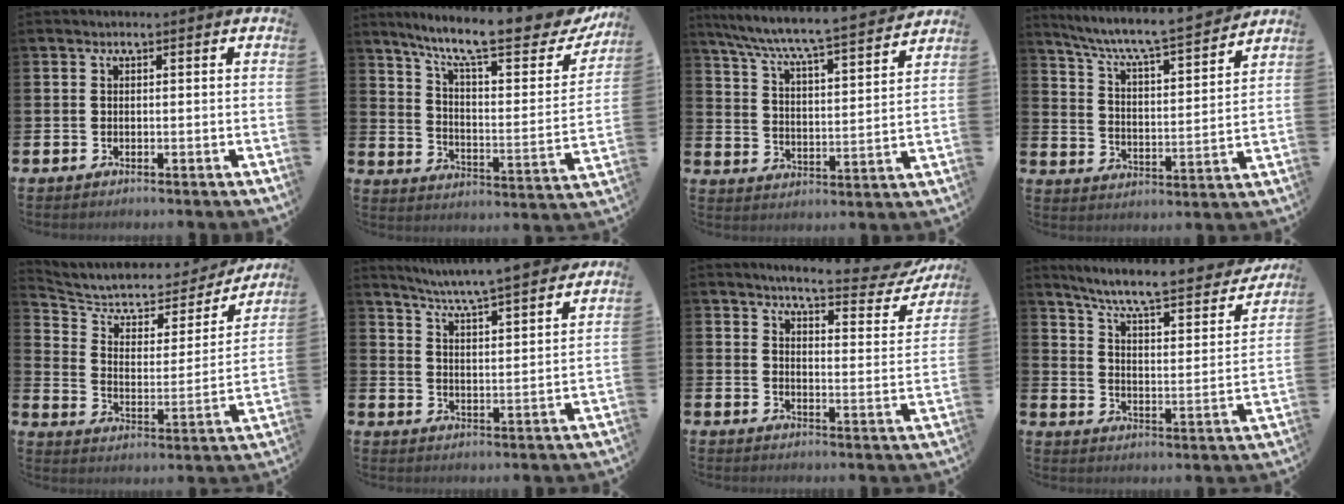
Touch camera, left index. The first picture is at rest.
{"total": 12.3, "force": [10.0, 2.5, 6.8], "torque": [-0.137, -0.070, 0.160]}
{"total": 7.6, "force": [7.2, 0.2, 2.4], "torque": [-0.079, -0.059, 0.120]}
{"total": 7.3, "force": [6.9, 0.3, 2.6], "torque": [-0.081, -0.057, 0.113]}
{"total": 7.7, "force": [6.5, 3.2, 2.7], "torque": [-0.080, -0.048, 0.107]}
{"total": 7.0, "force": [6.7, -0.5, 1.9], "torque": [-0.063, -0.053, 0.114]}
{"total": 5.3, "force": [5.0, 0.7, 1.8], "torque": [-0.035, -0.042, 0.076]}
{"total": 7.6, "force": [6.7, 1.1, 3.4], "torque": [-0.094, -0.050, 0.106]}